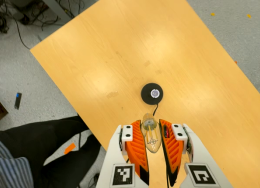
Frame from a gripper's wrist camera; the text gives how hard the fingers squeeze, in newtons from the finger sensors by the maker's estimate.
{"total": 22.3, "left": 25.6, "right": 19.0}